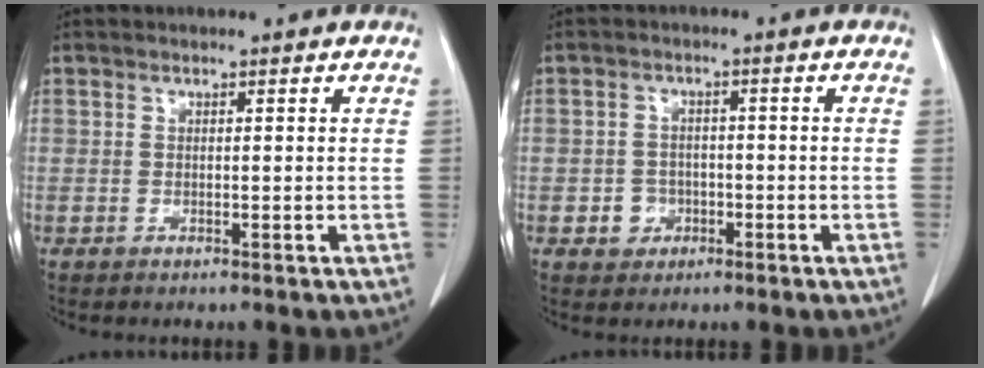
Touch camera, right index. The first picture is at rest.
{"total": 3.1, "force": [-1.2, 2.7, 0.7], "torque": [-0.006, 0.009, -0.015]}